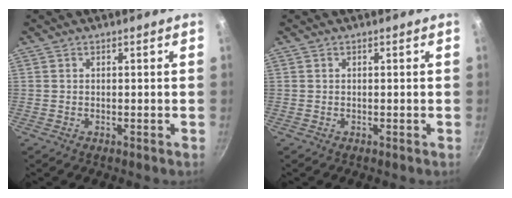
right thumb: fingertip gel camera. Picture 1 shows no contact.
{"total": 0.0}